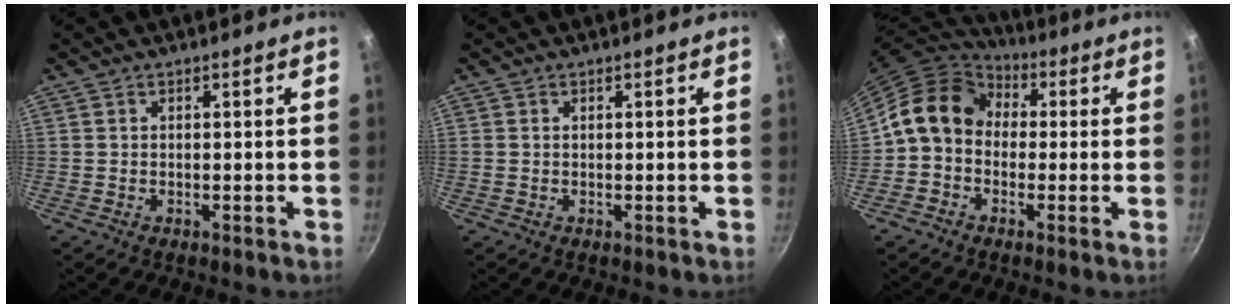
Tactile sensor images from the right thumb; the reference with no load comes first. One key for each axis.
{"total": 0.0}
{"total": 12.4, "fx": 0.8, "fy": 10.0, "fz": 7.2, "tx": -0.103, "ty": 0.037, "tz": -0.010}